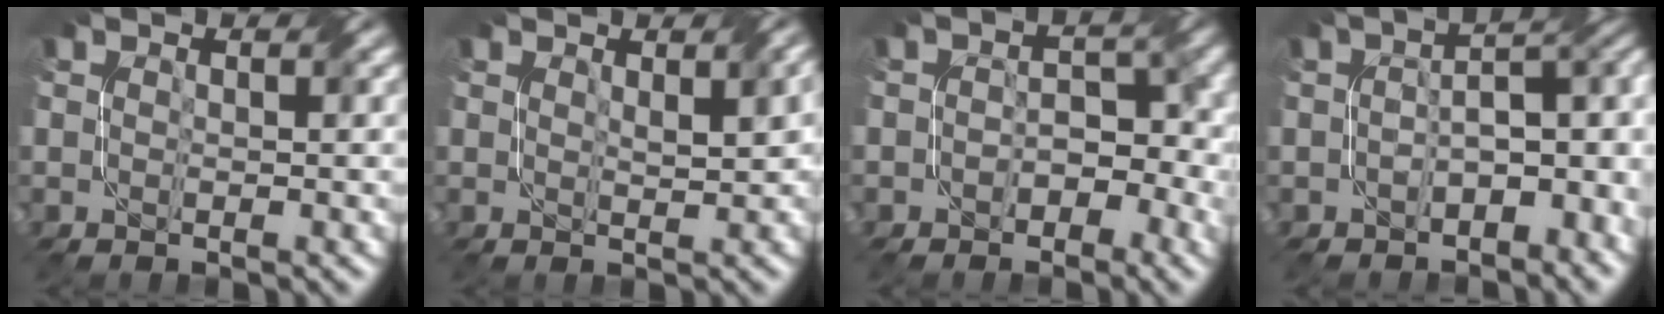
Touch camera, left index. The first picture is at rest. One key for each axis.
{"total": 2.1, "fx": 1.1, "fy": 0.5, "fz": 1.7, "tx": -0.019, "ty": 0.008, "tz": 0.027}
{"total": 3.2, "fx": -1.1, "fy": 2.2, "fz": 2.0, "tx": -0.017, "ty": 0.006, "tz": -0.014}
{"total": 6.0, "fx": -1.4, "fy": 3.4, "fz": 4.8, "tx": -0.051, "ty": 0.006, "tz": -0.019}